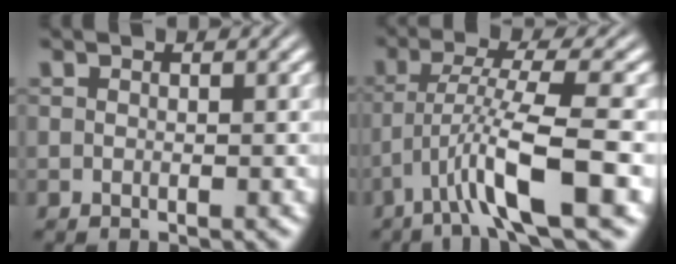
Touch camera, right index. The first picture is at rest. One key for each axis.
{"total": 5.8, "fx": -1.8, "fy": 0.6, "fz": 5.4, "tx": -0.102, "ty": -0.018, "tz": -0.018}